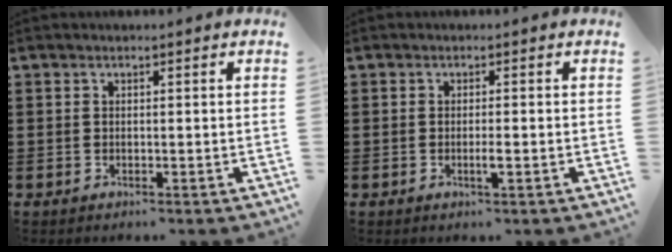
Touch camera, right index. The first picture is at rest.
{"total": 1.8, "force": [-0.6, 0.0, 1.7], "torque": [-0.029, -0.003, -0.011]}